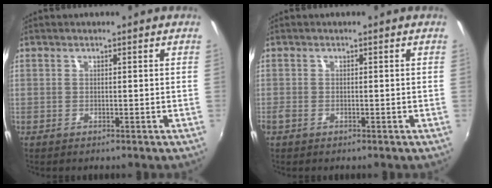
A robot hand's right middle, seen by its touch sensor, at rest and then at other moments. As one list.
[{"total": 1.4, "force": [-1.0, 0.7, 0.7], "torque": [-0.015, -0.004, -0.021]}]